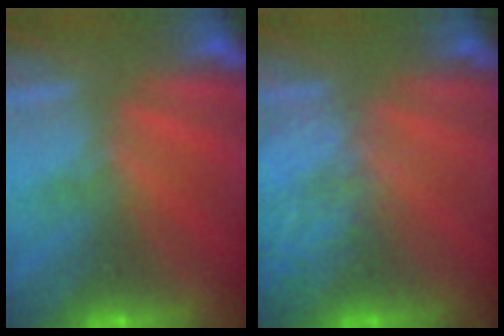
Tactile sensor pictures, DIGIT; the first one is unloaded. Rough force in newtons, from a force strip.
{"total": 2.1}